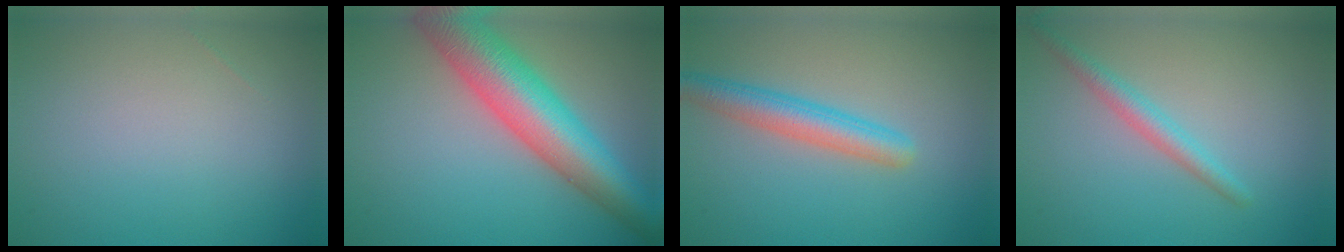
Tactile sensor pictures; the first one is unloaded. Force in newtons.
{"total": 10.8, "press": 10.8, "slide": 0.3}
{"total": 3.8, "press": 3.8, "slide": 0.1}
{"total": 2.1, "press": 2.1, "slide": 0.0}